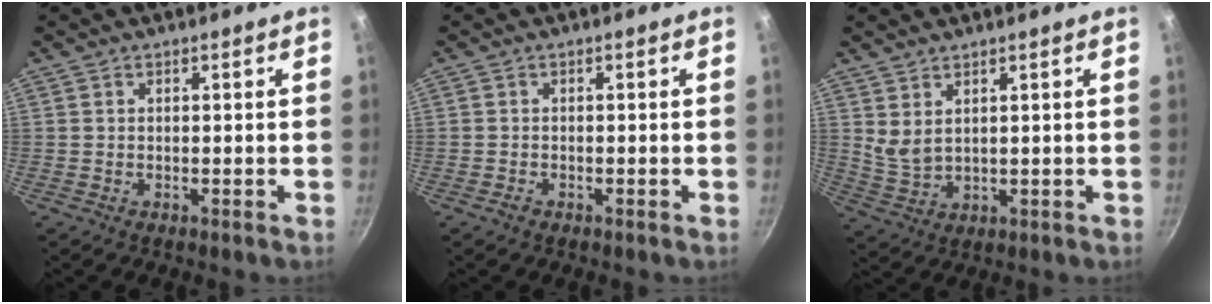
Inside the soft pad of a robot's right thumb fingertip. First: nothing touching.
{"total": 1.2, "force": [-0.8, 0.7, 0.5], "torque": [-0.008, 0.004, -0.014]}
{"total": 4.0, "force": [2.4, 1.9, 2.5], "torque": [-0.046, -0.024, 0.056]}